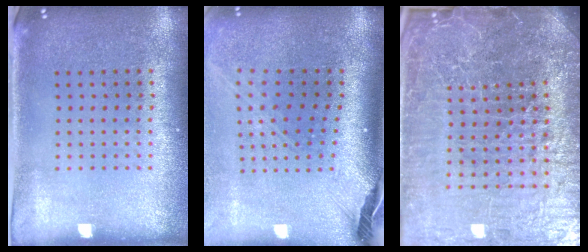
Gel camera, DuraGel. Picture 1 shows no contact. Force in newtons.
{"total": 2.8, "press": 2.0, "slide": 1.9}
{"total": 7.2, "press": 6.3, "slide": 3.4}